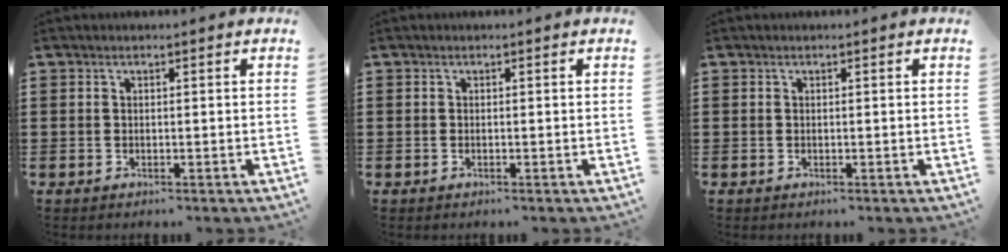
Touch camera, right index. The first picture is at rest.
{"total": 0.0}
{"total": 0.0}